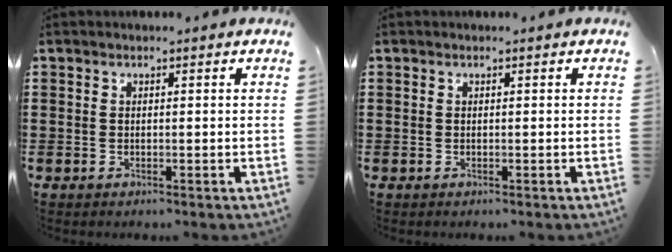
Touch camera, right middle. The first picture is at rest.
{"total": 0.0}